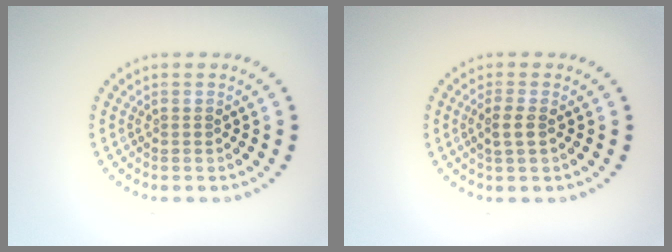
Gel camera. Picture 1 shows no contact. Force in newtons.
{"total": 1.6, "press": 1.5, "slide": 0.5}